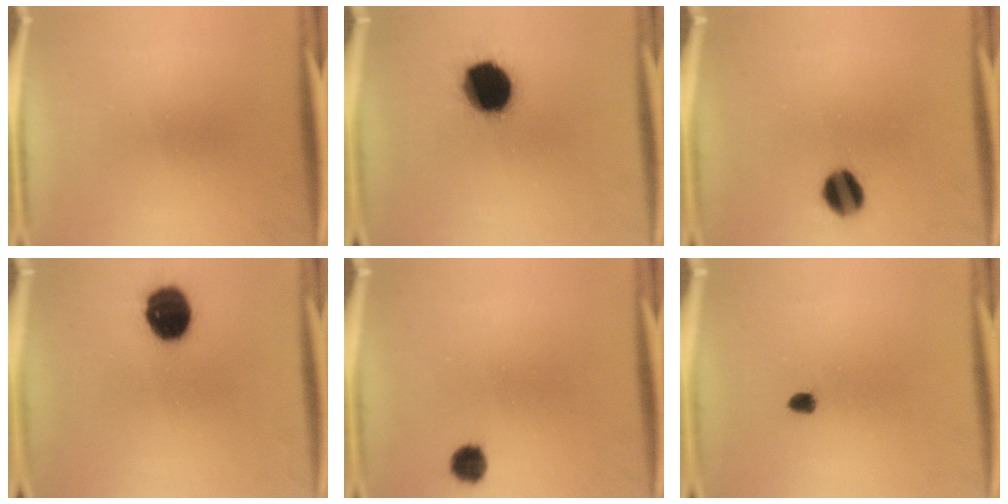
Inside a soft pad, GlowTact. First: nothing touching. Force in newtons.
{"total": 16.1}
{"total": 7.5}
{"total": 12.0}
{"total": 3.3}
{"total": 1.5}